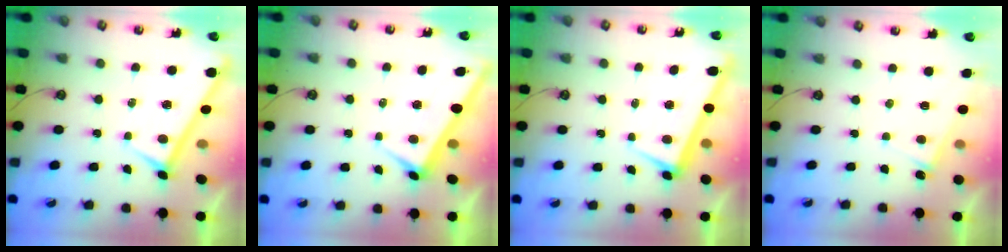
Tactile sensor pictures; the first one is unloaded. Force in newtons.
{"total": 2.8, "press": 2.8, "slide": 0.6}
{"total": 2.0, "press": 1.0, "slide": 1.7}
{"total": 5.2, "press": 5.2, "slide": 0.3}